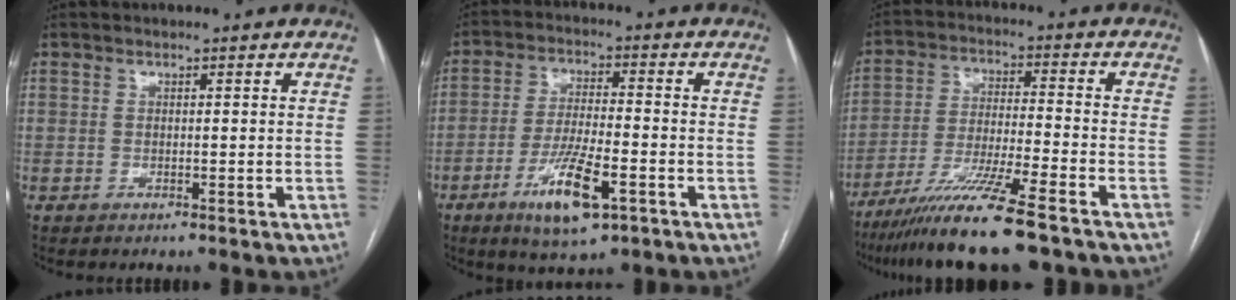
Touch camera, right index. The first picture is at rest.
{"total": 10.1, "force": [-4.9, 2.1, 8.6], "torque": [-0.165, -0.015, -0.081]}
{"total": 13.1, "force": [-9.9, -0.7, 8.6], "torque": [-0.155, -0.036, -0.170]}